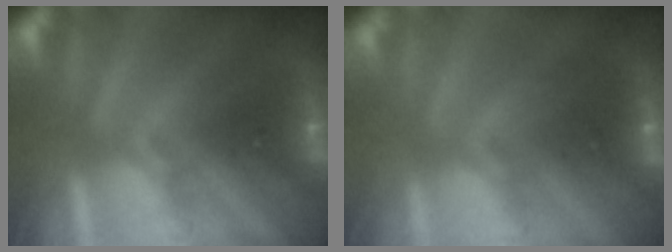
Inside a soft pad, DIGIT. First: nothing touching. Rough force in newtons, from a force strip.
{"total": 2.6}